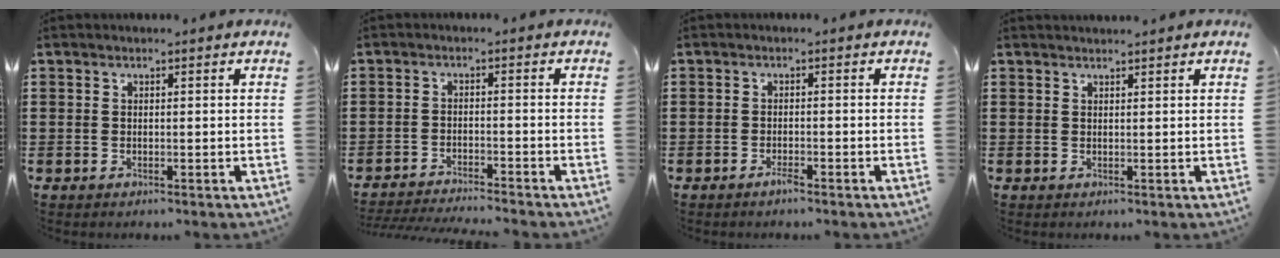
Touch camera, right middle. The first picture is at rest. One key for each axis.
{"total": 2.9, "fx": -2.8, "fy": -0.3, "fz": 0.5, "tx": -0.009, "ty": -0.001, "tz": -0.059}
{"total": 1.5, "fx": -1.2, "fy": 0.1, "fz": 0.9, "tx": -0.019, "ty": -0.005, "tz": -0.020}
{"total": 1.0, "fx": 1.0, "fy": -0.1, "fz": 0.1, "tx": -0.004, "ty": -0.002, "tz": 0.019}